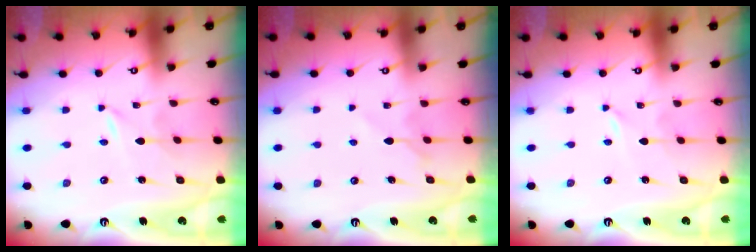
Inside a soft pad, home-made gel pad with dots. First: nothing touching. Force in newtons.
{"total": 6.3, "press": 6.2, "slide": 0.8}
{"total": 0.0}